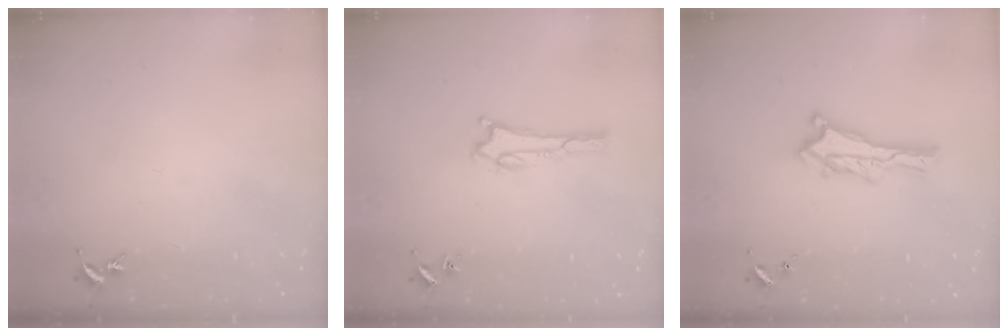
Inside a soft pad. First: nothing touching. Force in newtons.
{"total": 1.1, "press": 1.0, "slide": 0.1}
{"total": 1.2, "press": 1.2, "slide": 0.2}